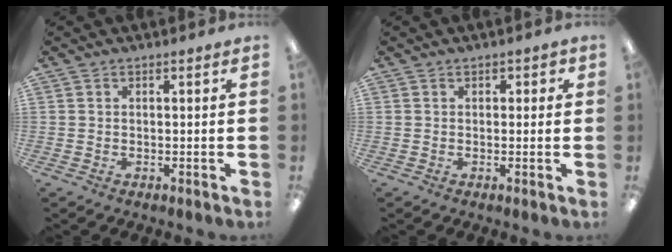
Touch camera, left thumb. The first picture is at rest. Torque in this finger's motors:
{"motor_torque": [-0.03, -0.12, -0.01, -0.13, -0.02]}